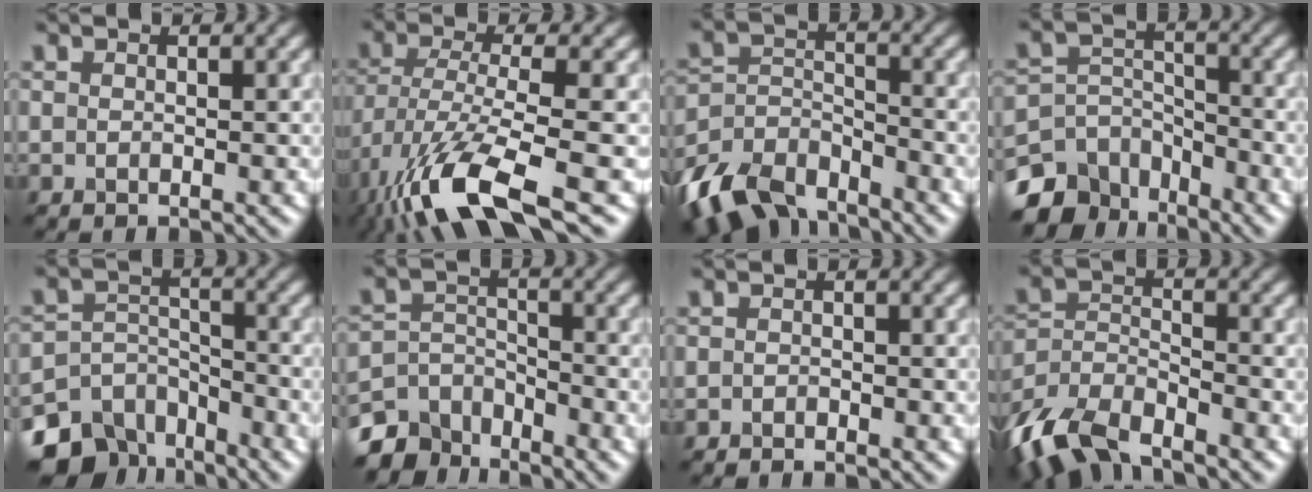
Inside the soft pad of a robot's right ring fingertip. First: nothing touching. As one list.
[{"total": 10.9, "force": [-5.9, 3.3, 8.5], "torque": [-0.175, -0.017, -0.113]}, {"total": 9.0, "force": [-7.2, 4.1, 3.5], "torque": [-0.071, -0.006, -0.147]}, {"total": 7.3, "force": [-5.5, 4.2, 2.4], "torque": [-0.039, -0.006, -0.108]}, {"total": 9.0, "force": [-6.9, 5.3, 2.4], "torque": [-0.028, -0.004, -0.115]}, {"total": 5.7, "force": [-4.8, 2.7, 1.3], "torque": [-0.018, -0.007, -0.094]}, {"total": 0.7, "force": [-0.6, 0.2, 0.1], "torque": [0.000, -0.001, -0.012]}, {"total": 7.9, "force": [-6.4, 3.0, 3.6], "torque": [-0.077, -0.012, -0.133]}]